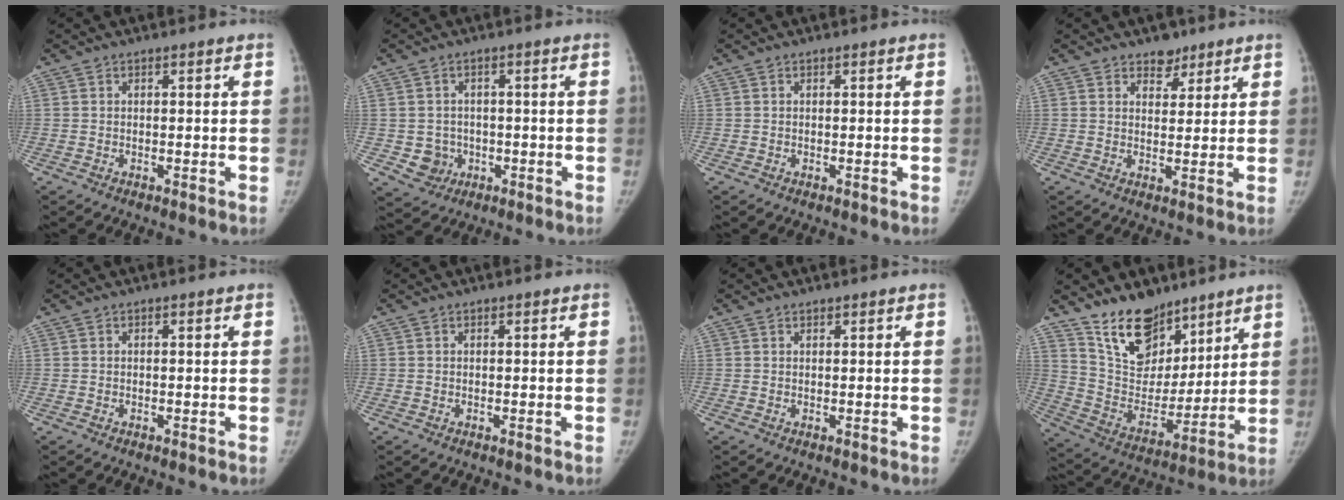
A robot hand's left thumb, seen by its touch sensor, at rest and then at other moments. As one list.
[{"total": 4.6, "force": [-0.9, 4.4, 1.1], "torque": [0.007, 0.007, -0.006]}, {"total": 0.0}, {"total": 3.9, "force": [2.9, 2.4, 1.0], "torque": [0.011, -0.019, 0.044]}, {"total": 0.0}, {"total": 0.0}, {"total": 0.5, "force": [0.5, 0.2, 0.0], "torque": [-0.002, -0.004, 0.007]}, {"total": 16.2, "force": [11.9, 8.8, 6.7], "torque": [-0.064, -0.077, 0.222]}]